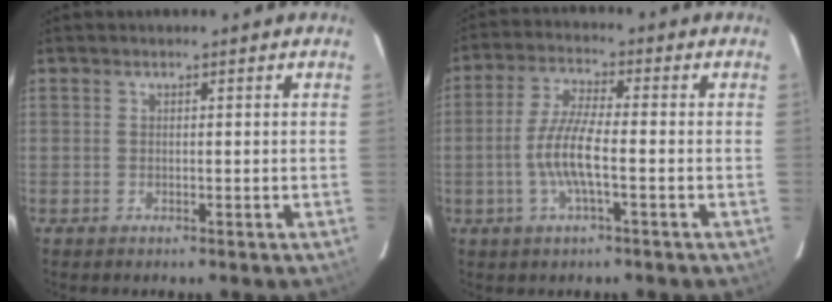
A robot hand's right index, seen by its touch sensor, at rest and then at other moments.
{"total": 8.1, "force": [-1.9, 1.3, 7.7], "torque": [-0.160, 0.001, -0.040]}